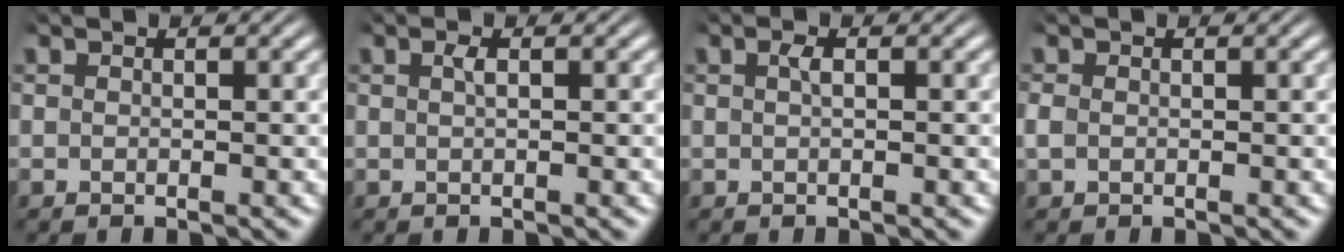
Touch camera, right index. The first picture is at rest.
{"total": 0.8, "force": [0.1, -0.2, 0.7], "torque": [-0.009, 0.001, 0.002]}
{"total": 0.8, "force": [0.0, -0.1, 0.8], "torque": [-0.009, 0.000, 0.001]}
{"total": 0.8, "force": [-0.3, 0.6, 0.5], "torque": [-0.020, -0.008, 0.000]}